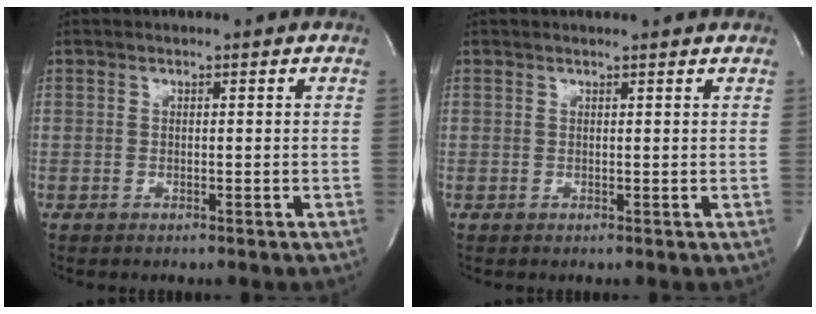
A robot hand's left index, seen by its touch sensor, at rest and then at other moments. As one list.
[{"total": 4.3, "force": [4.2, 0.2, 1.2], "torque": [-0.018, 0.013, 0.038]}]